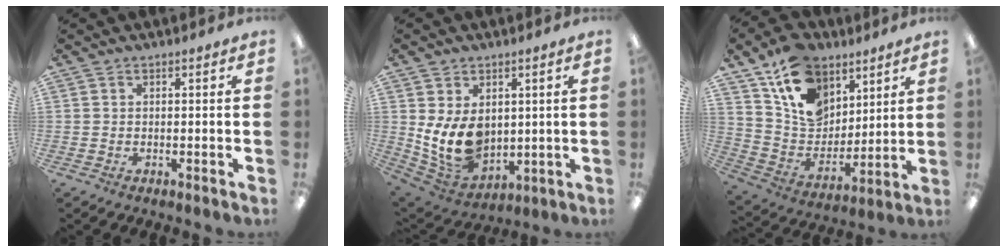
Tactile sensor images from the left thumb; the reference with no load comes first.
{"total": 12.0, "force": [1.4, 8.9, 8.0], "torque": [-0.169, -0.016, 0.029]}
{"total": 17.2, "force": [10.1, 12.0, 7.1], "torque": [-0.126, -0.054, 0.196]}